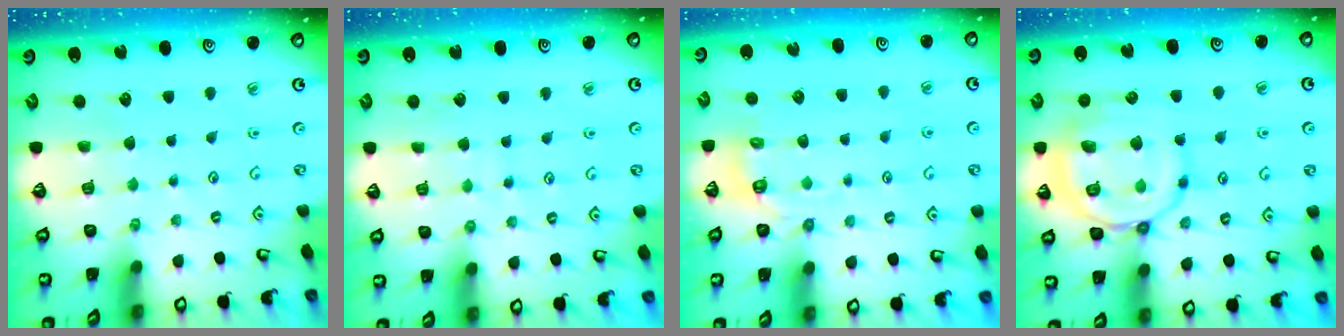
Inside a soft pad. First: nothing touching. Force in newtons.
{"total": 4.4, "press": 4.4, "slide": 0.5}
{"total": 4.0, "press": 3.6, "slide": 1.7}
{"total": 16.1, "press": 16.0, "slide": 1.5}